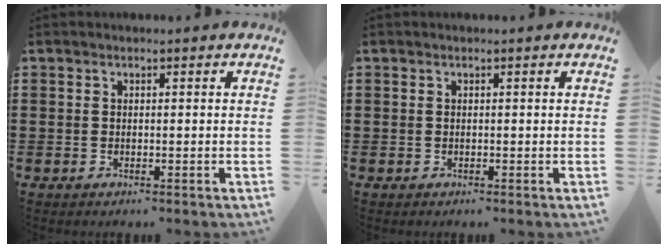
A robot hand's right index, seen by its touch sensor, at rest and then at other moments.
{"total": 0.0}